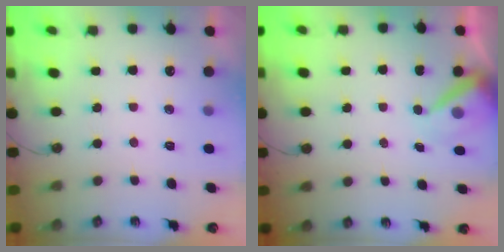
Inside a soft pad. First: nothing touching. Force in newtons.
{"total": 8.0, "press": 8.0, "slide": 0.8}